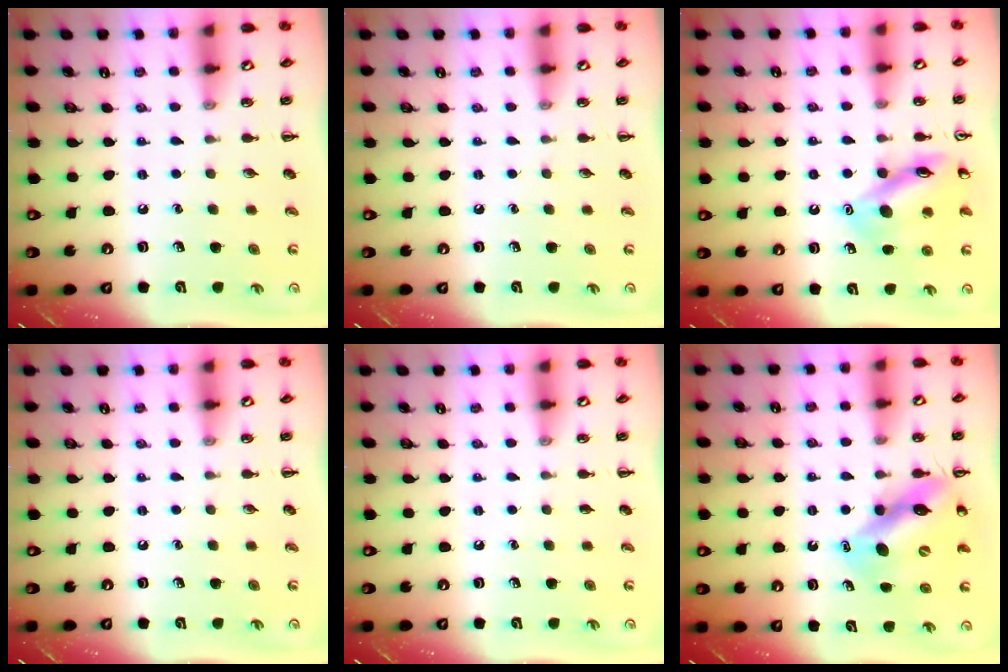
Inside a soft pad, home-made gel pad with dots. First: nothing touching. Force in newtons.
{"total": 0.0}
{"total": 13.4, "press": 13.3, "slide": 1.1}
{"total": 0.0}
{"total": 0.0}
{"total": 11.8, "press": 11.3, "slide": 3.3}